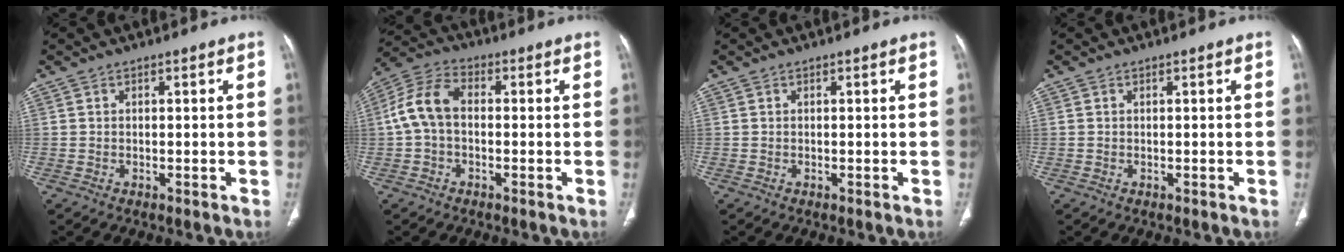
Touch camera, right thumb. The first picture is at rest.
{"total": 8.4, "force": [-0.2, 5.4, 6.4], "torque": [-0.128, 0.026, -0.014]}
{"total": 0.0}
{"total": 0.0}